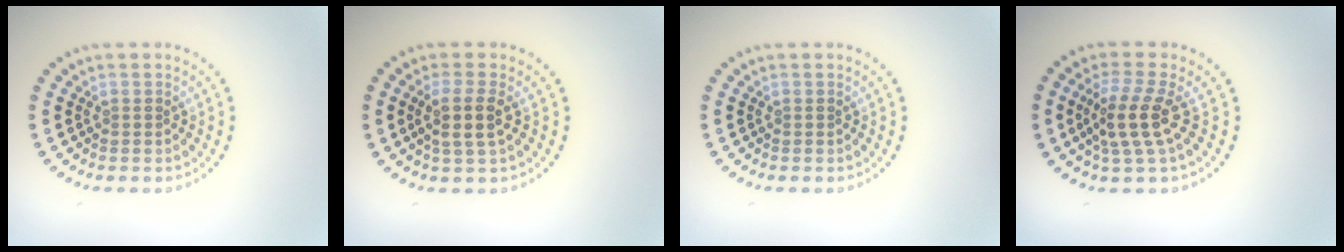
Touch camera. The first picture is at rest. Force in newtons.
{"total": 2.7, "press": 2.3, "slide": 1.4}
{"total": 0.0}
{"total": 3.6, "press": 3.0, "slide": 2.0}